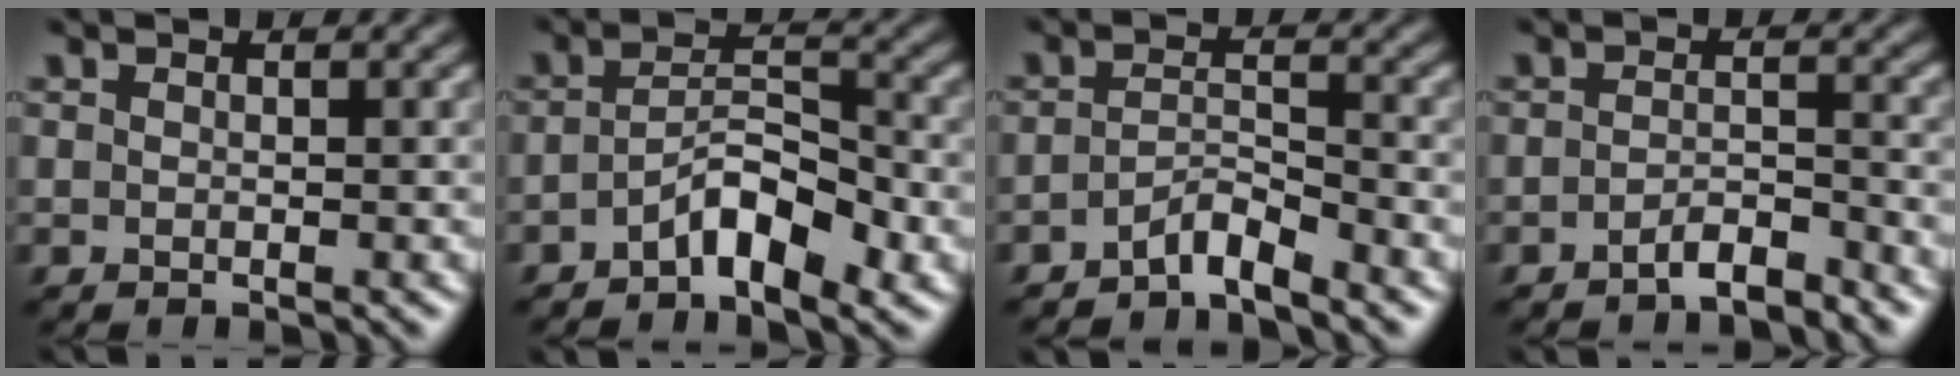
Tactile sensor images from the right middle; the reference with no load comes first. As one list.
[{"total": 4.5, "force": [-2.4, 1.6, 3.4], "torque": [-0.059, 0.011, -0.043]}, {"total": 2.5, "force": [-2.2, 0.4, 1.3], "torque": [-0.023, 0.009, -0.045]}, {"total": 2.5, "force": [-2.1, 0.4, 1.2], "torque": [-0.020, 0.008, -0.042]}]